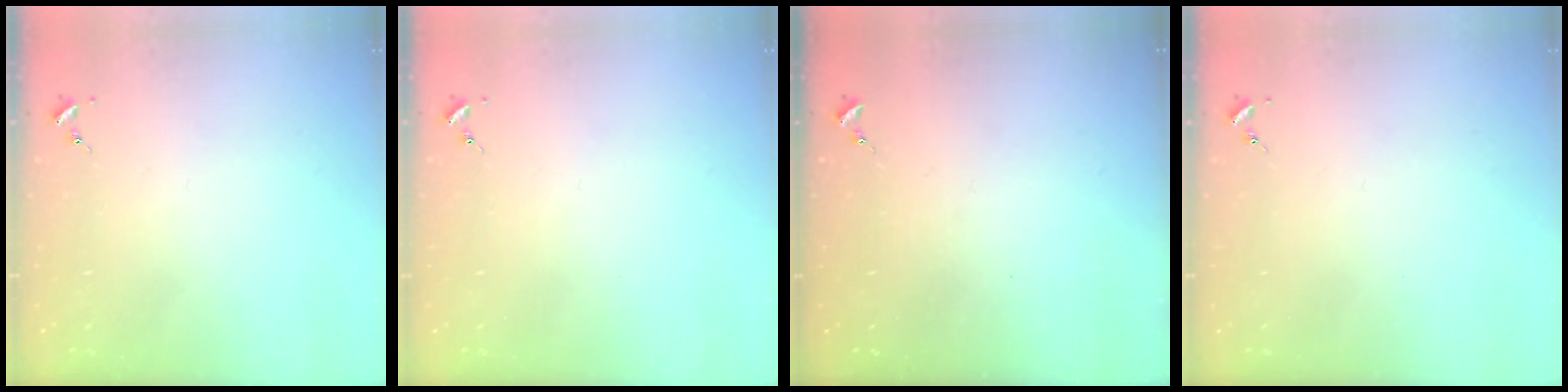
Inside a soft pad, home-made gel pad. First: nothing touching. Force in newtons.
{"total": 0.0}
{"total": 0.0}
{"total": 0.0}